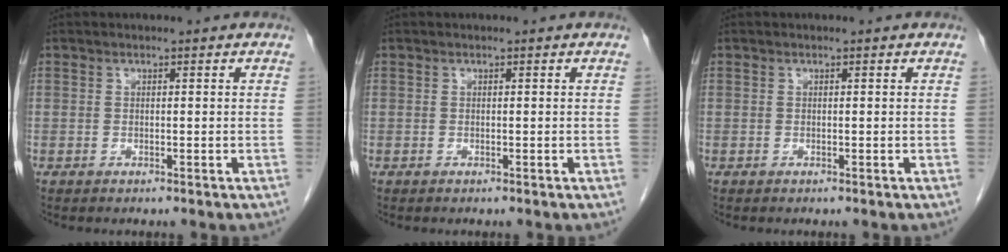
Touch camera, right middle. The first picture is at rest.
{"total": 0.0}
{"total": 0.0}